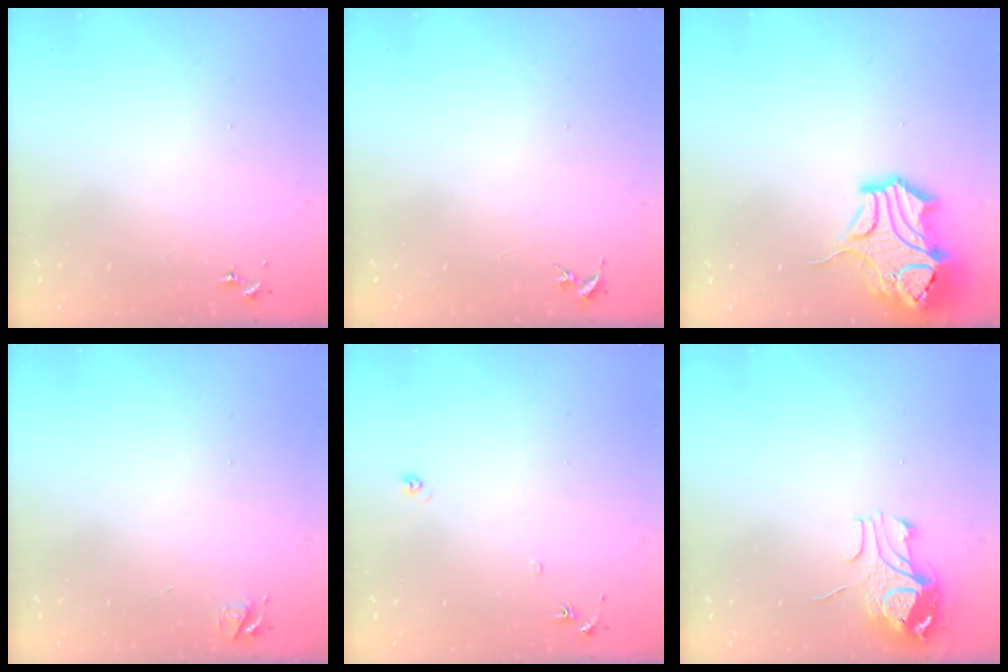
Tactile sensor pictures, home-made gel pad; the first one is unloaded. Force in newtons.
{"total": 0.0}
{"total": 15.2, "press": 15.0, "slide": 2.4}
{"total": 4.7, "press": 4.7, "slide": 0.6}
{"total": 5.8, "press": 5.8, "slide": 0.6}
{"total": 9.8, "press": 9.8, "slide": 1.2}